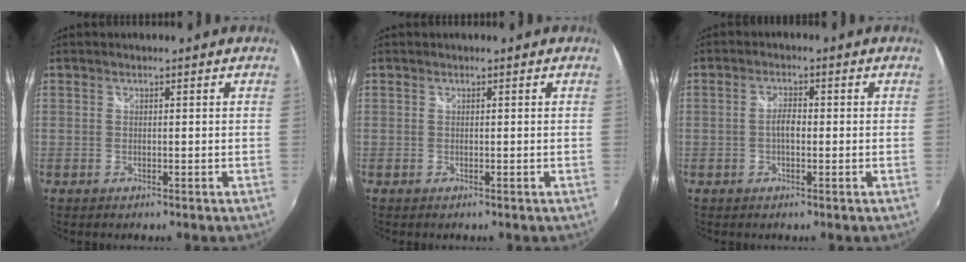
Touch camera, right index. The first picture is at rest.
{"total": 0.0}
{"total": 2.6, "force": [-0.4, 1.2, 2.3], "torque": [-0.044, 0.005, -0.010]}